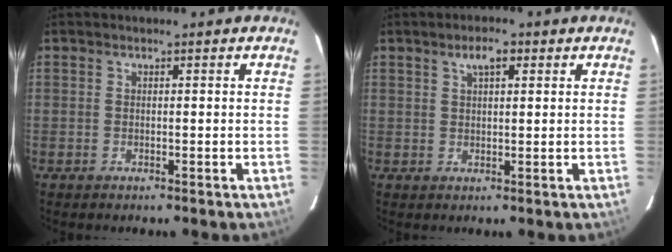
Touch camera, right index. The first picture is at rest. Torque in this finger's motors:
{"motor_torque": [0.15, 0.00, 0.13, 0.04]}